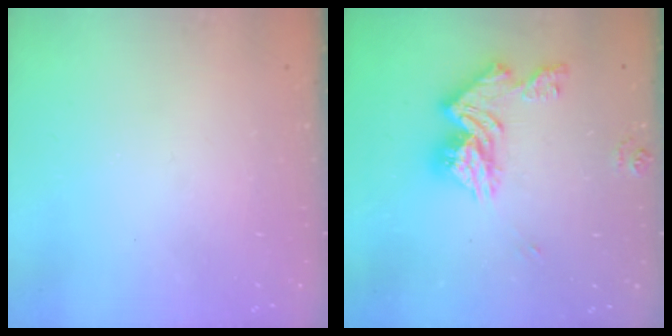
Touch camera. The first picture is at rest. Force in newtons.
{"total": 14.3, "press": 14.2, "slide": 1.5}